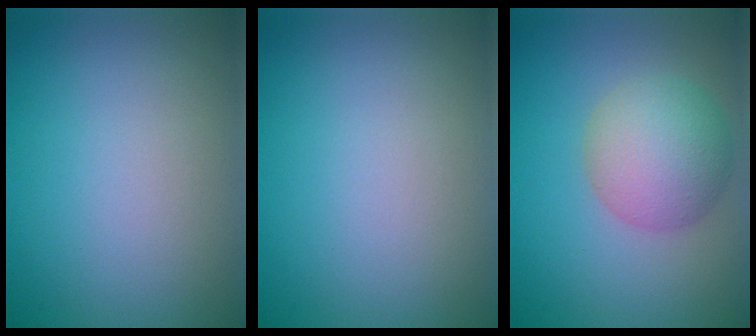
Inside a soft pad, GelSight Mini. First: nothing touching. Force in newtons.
{"total": 0.0}
{"total": 5.4, "press": 5.4, "slide": 0.2}